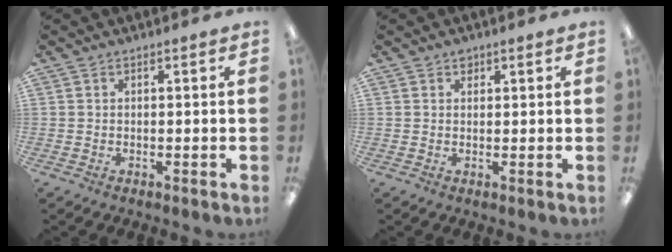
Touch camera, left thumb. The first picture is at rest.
{"total": 1.2, "force": [0.9, 0.7, 0.3], "torque": [0.001, -0.003, 0.015]}